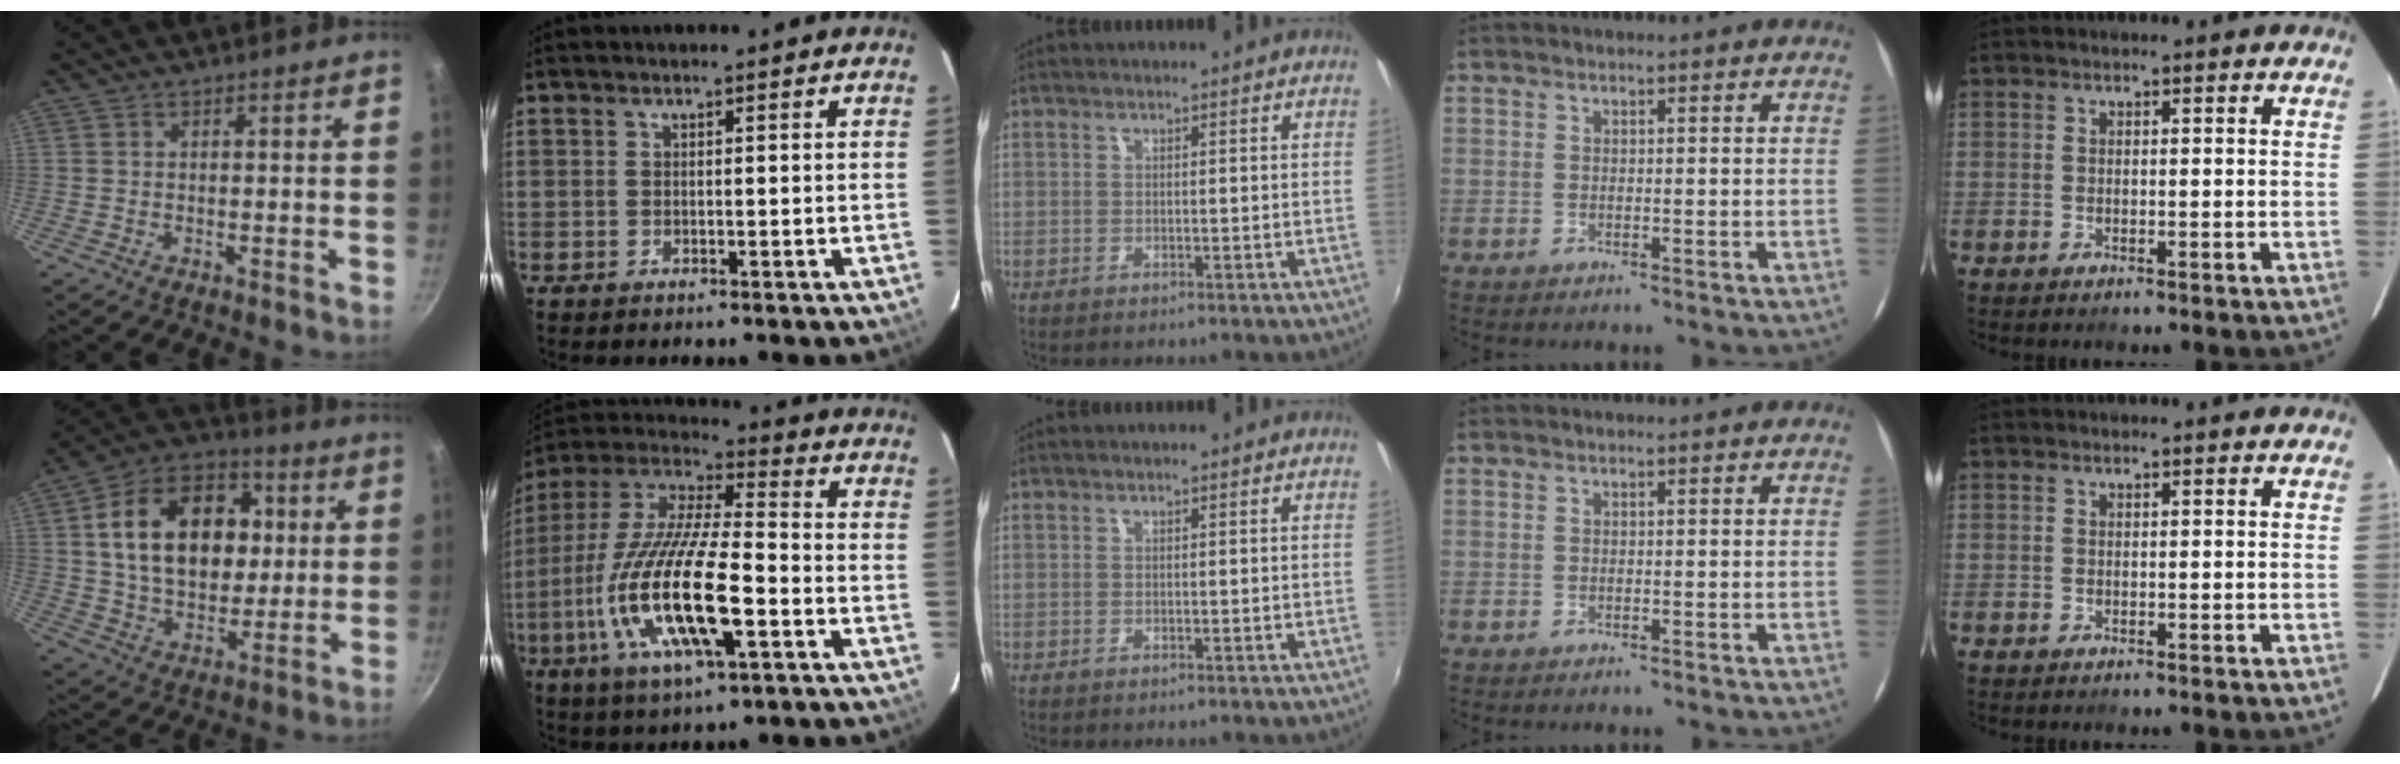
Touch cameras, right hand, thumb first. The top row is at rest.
{"thumb": {"total": 21.9, "force": [3.6, 15.5, 15.0], "torque": [-0.213, 0.020, 0.052]}, "index": {"total": 21.7, "force": [-6.7, 5.8, 19.8], "torque": [-0.399, -0.028, -0.128]}}